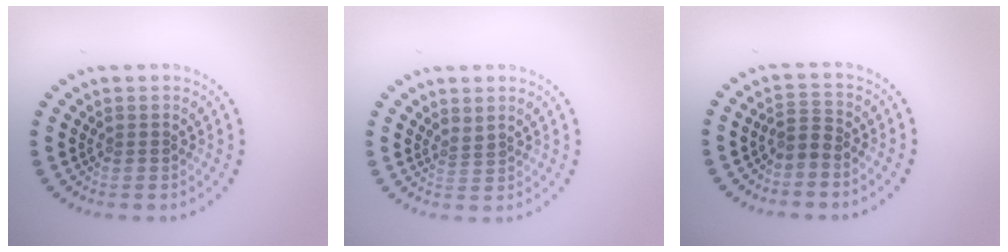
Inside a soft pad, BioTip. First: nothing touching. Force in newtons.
{"total": 0.8, "press": 0.2, "slide": 0.7}
{"total": 1.7, "press": 1.2, "slide": 1.1}